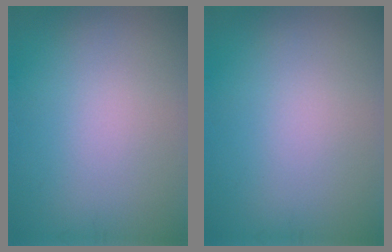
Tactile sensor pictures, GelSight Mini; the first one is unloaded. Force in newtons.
{"total": 0.0}